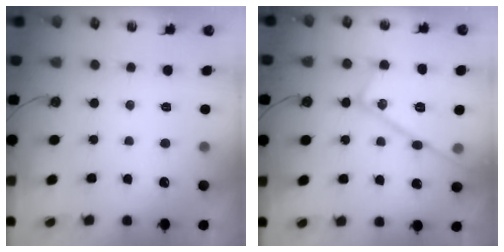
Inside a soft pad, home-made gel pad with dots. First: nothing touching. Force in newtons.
{"total": 19.8, "press": 19.8, "slide": 1.3}